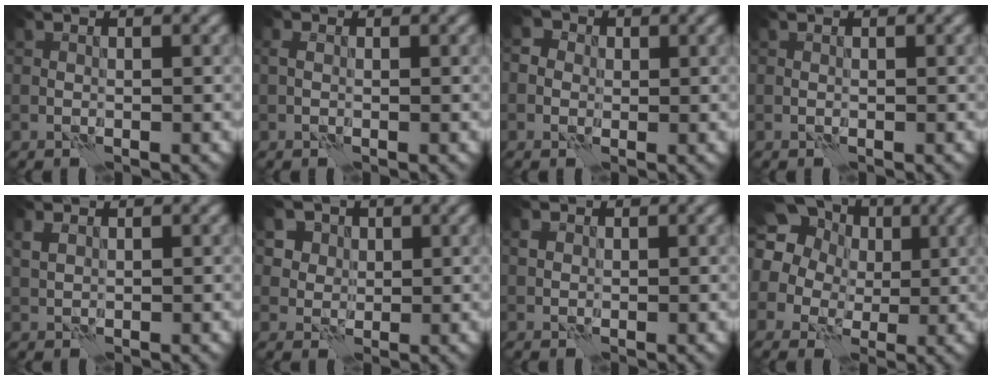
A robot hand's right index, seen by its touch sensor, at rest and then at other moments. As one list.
[{"total": 1.0, "force": [0.0, 0.7, 0.7], "torque": [-0.015, 0.002, -0.003]}, {"total": 3.2, "force": [0.7, 2.9, 1.2], "torque": [0.003, 0.014, -0.017]}, {"total": 0.0}, {"total": 1.2, "force": [0.6, 0.8, 0.7], "torque": [-0.021, 0.003, 0.013]}, {"total": 7.2, "force": [3.6, 5.5, 3.0], "torque": [-0.066, 0.008, 0.048]}, {"total": 1.0, "force": [0.3, 1.0, 0.3], "torque": [-0.004, 0.003, 0.004]}, {"total": 15.6, "force": [6.2, 12.5, 6.8], "torque": [-0.165, 0.038, 0.083]}]